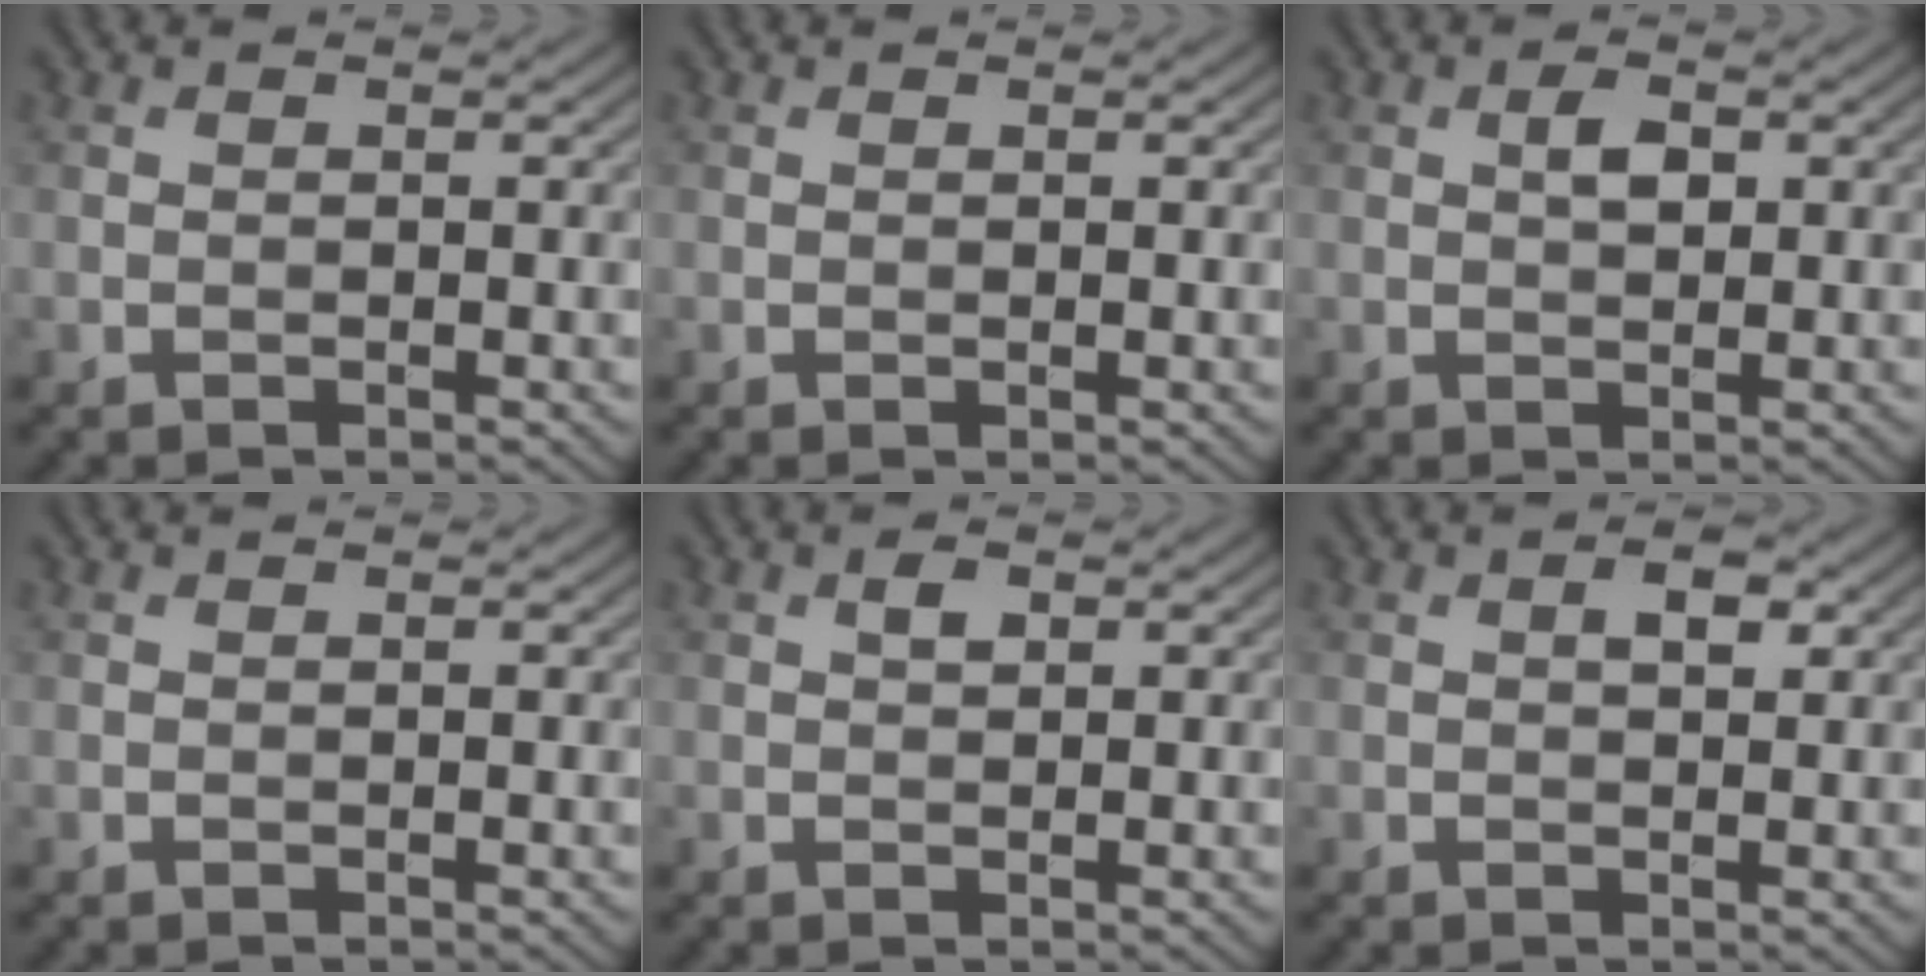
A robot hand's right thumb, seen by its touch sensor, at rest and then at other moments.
{"total": 0.0}
{"total": 2.2, "force": [0.6, 1.2, 1.8], "torque": [-0.033, 0.001, 0.008]}
{"total": 0.0}
{"total": 1.2, "force": [0.5, 0.6, 0.9], "torque": [-0.017, 0.001, 0.009]}
{"total": 2.1, "force": [0.7, 0.9, 1.7], "torque": [-0.025, 0.001, 0.009]}